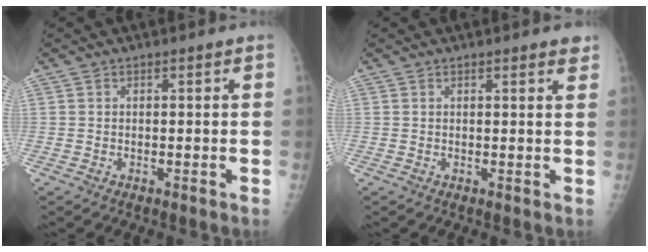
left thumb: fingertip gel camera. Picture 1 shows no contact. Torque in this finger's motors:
{"motor_torque": [0.40, -0.04, 0.15, 0.04, 0.04]}